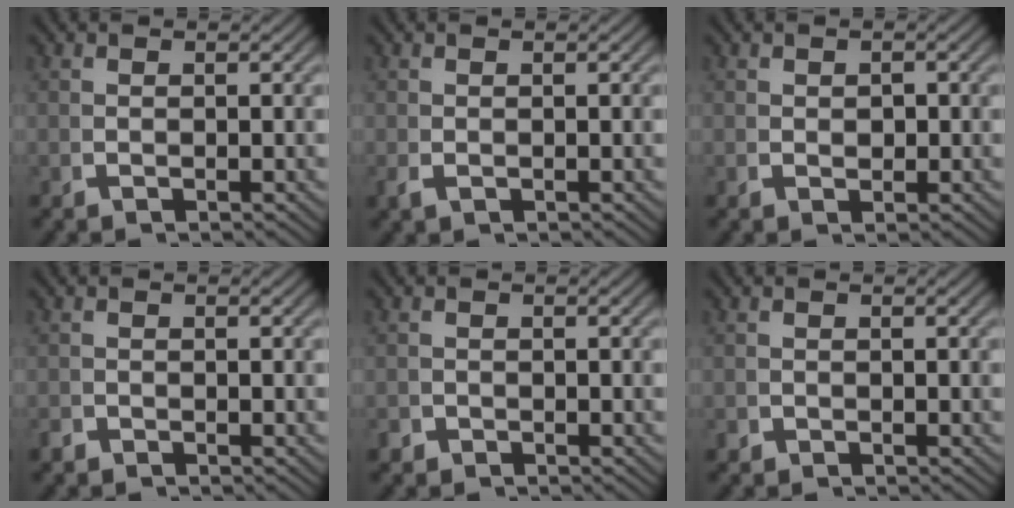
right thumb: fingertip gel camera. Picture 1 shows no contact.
{"total": 0.7, "force": [-0.1, 0.5, 0.5], "torque": [-0.015, -0.004, 0.002]}
{"total": 1.3, "force": [0.3, 1.1, 0.7], "torque": [-0.015, -0.005, 0.010]}
{"total": 0.7, "force": [-0.7, 0.2, -0.1], "torque": [0.006, -0.003, -0.014]}
{"total": 1.0, "force": [-0.9, 0.4, -0.2], "torque": [0.007, -0.005, -0.015]}
{"total": 0.6, "force": [-0.5, 0.3, -0.1], "torque": [0.003, -0.004, -0.009]}